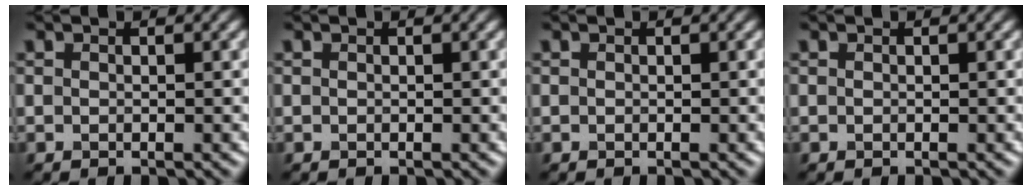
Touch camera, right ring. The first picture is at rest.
{"total": 0.0}
{"total": 0.0}
{"total": 0.0}